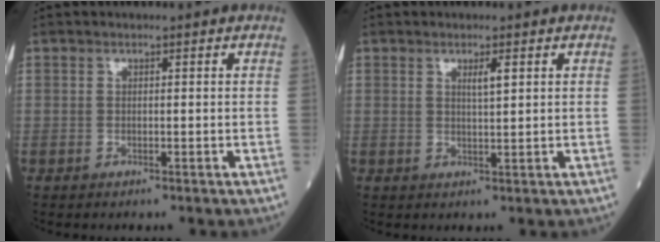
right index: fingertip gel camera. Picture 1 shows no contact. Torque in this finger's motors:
{"motor_torque": [-0.01, 0.02, -0.02, 0.01]}